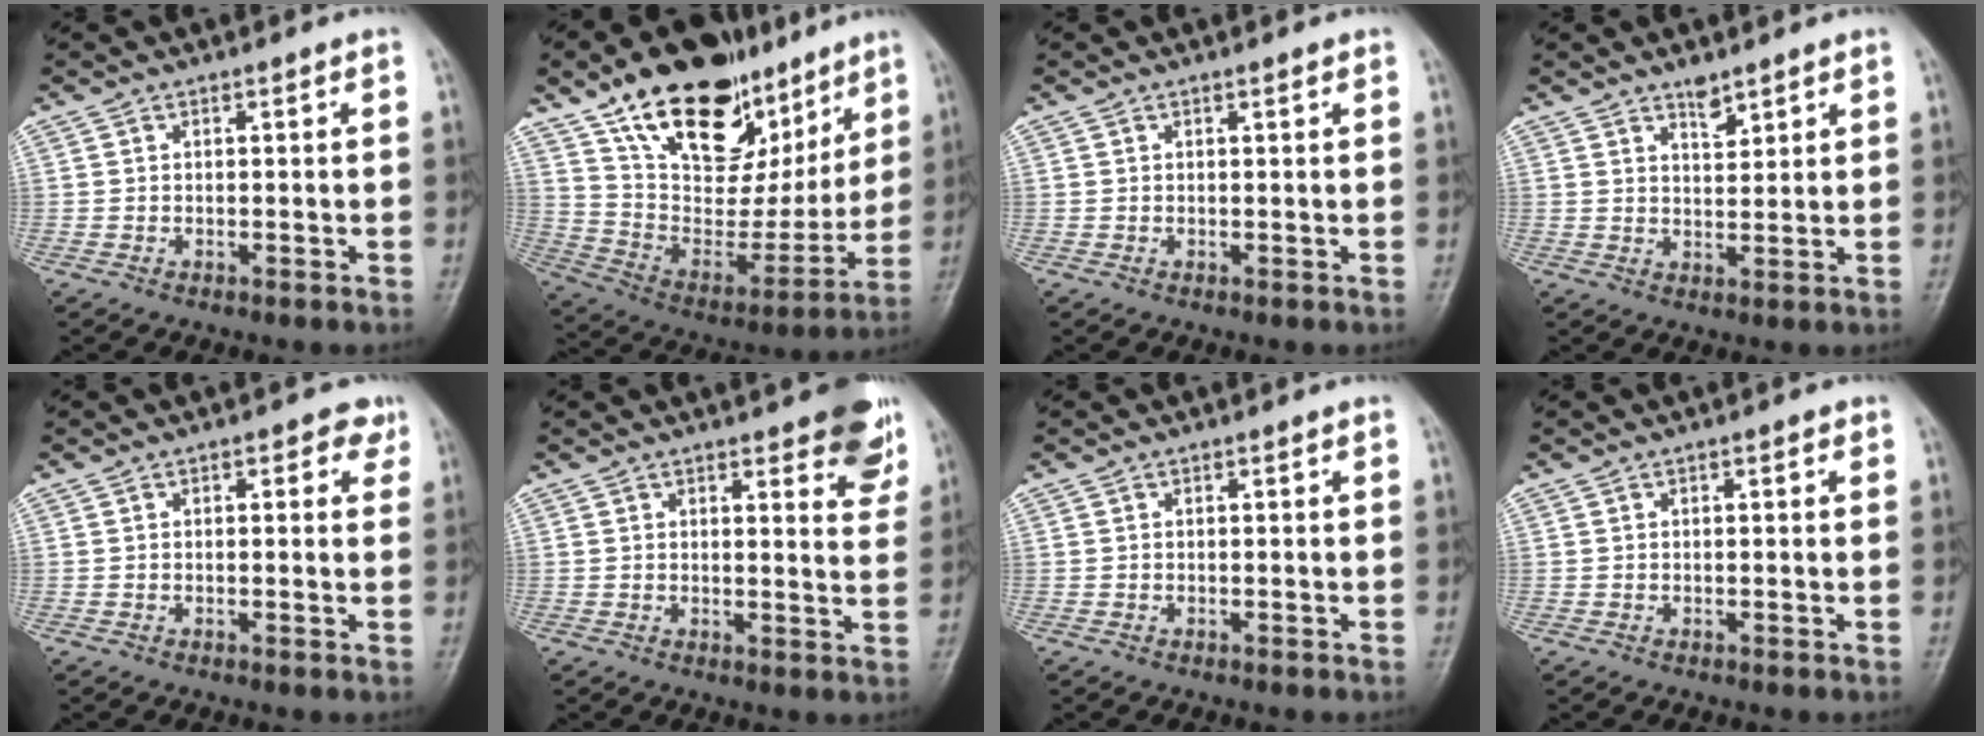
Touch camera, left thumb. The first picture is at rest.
{"total": 28.8, "force": [16.9, 15.5, 17.4], "torque": [-0.233, -0.031, 0.287]}
{"total": 0.9, "force": [0.6, 0.2, 0.6], "torque": [-0.008, -0.001, 0.007]}
{"total": 3.5, "force": [2.7, 1.4, 1.8], "torque": [-0.017, -0.021, 0.045]}
{"total": 3.5, "force": [1.7, 1.9, 2.4], "torque": [-0.005, -0.001, 0.011]}
{"total": 10.4, "force": [6.8, 3.3, 7.2], "torque": [-0.055, -0.032, 0.077]}
{"total": 0.0}
{"total": 1.2, "force": [0.6, 0.4, 1.0], "torque": [-0.013, 0.001, 0.005]}